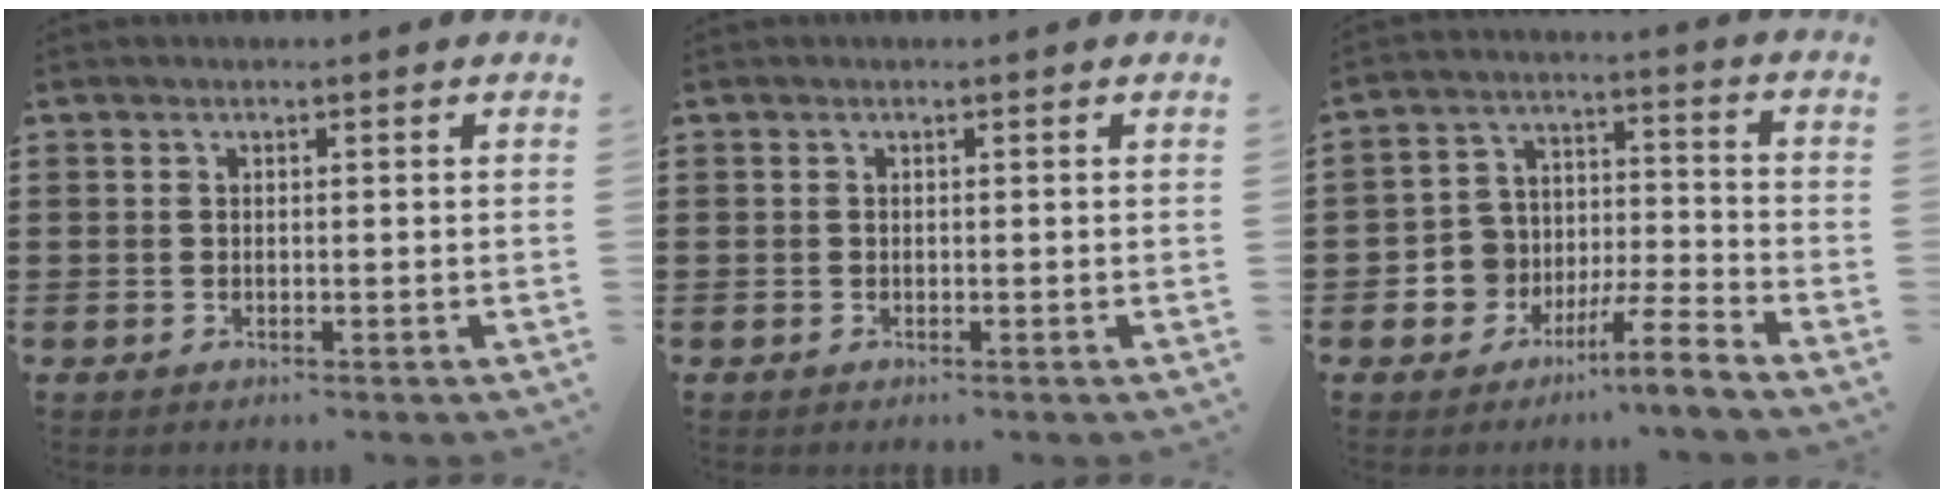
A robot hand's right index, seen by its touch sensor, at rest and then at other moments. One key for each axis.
{"total": 0.0}
{"total": 5.1, "fx": -4.7, "fy": 1.5, "fz": 0.9, "tx": -0.023, "ty": 0.000, "tz": -0.096}